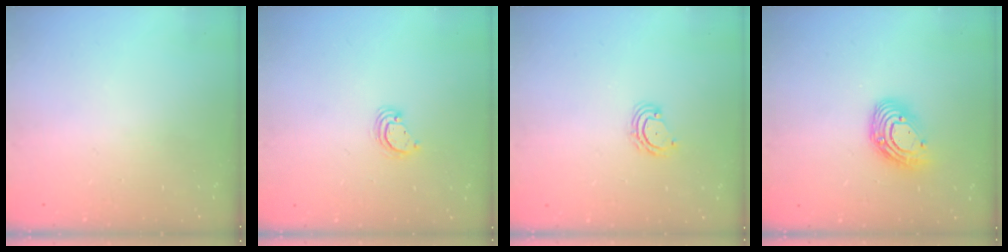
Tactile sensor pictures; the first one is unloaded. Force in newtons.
{"total": 3.9, "press": 3.9, "slide": 0.4}
{"total": 5.0, "press": 5.0, "slide": 0.4}
{"total": 11.6, "press": 11.5, "slide": 1.1}